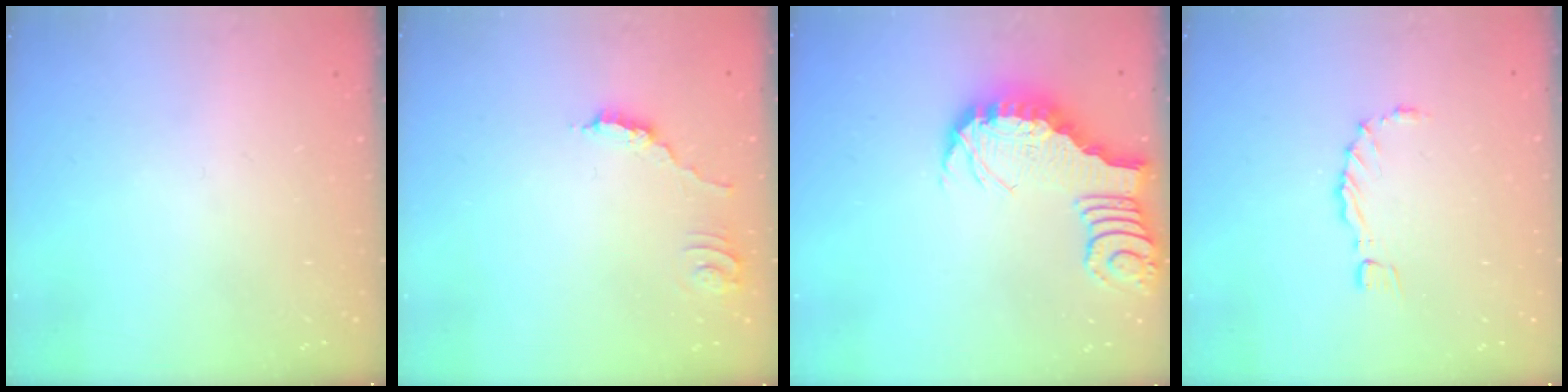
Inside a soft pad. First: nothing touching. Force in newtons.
{"total": 2.0, "press": 2.0, "slide": 0.4}
{"total": 3.3, "press": 3.3, "slide": 0.5}
{"total": 1.2, "press": 1.2, "slide": 0.3}